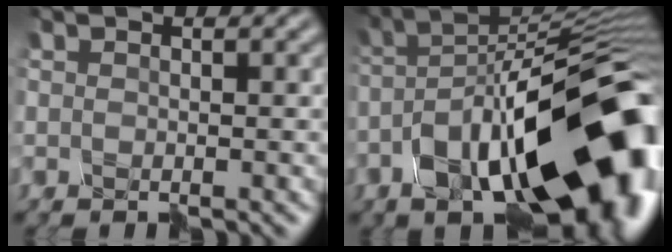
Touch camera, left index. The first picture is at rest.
{"total": 17.4, "force": [-8.0, 7.4, 13.6], "torque": [-0.198, 0.004, -0.126]}